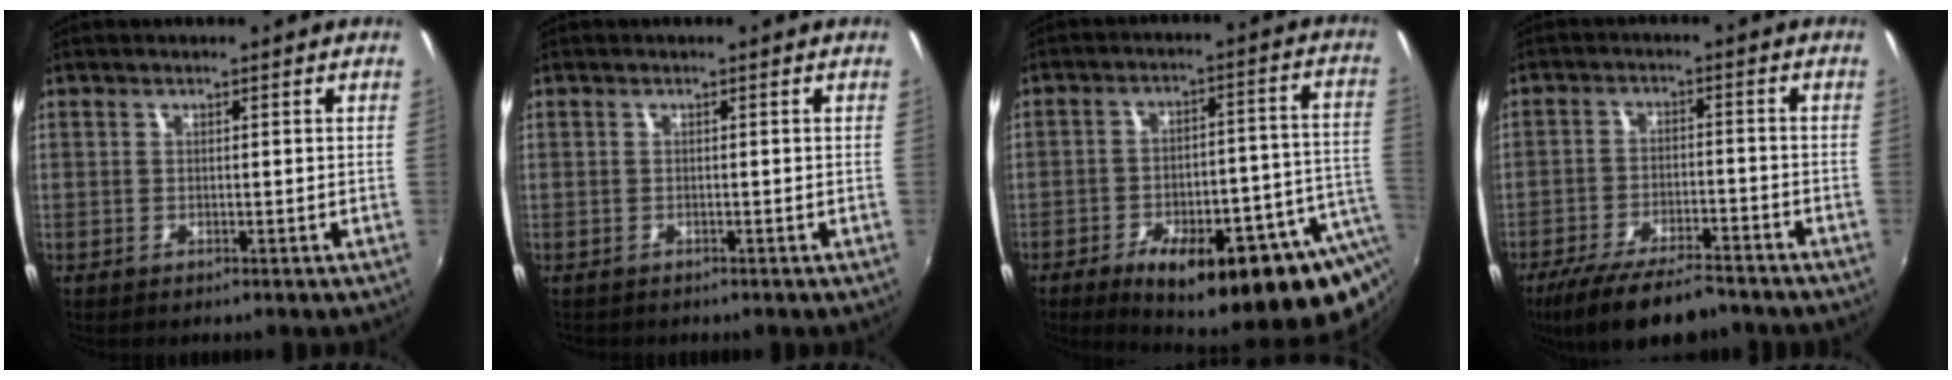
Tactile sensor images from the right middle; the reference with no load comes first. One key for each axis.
{"total": 0.8, "fx": -0.6, "fy": 0.5, "fz": -0.1, "tx": -0.002, "ty": 0.000, "tz": -0.011}
{"total": 25.3, "fx": -13.4, "fy": 8.8, "fz": 19.6, "tx": -0.275, "ty": -0.020, "tz": -0.166}
{"total": 13.1, "fx": -10.5, "fy": 3.5, "fz": 6.9, "tx": -0.150, "ty": -0.025, "tz": -0.173}